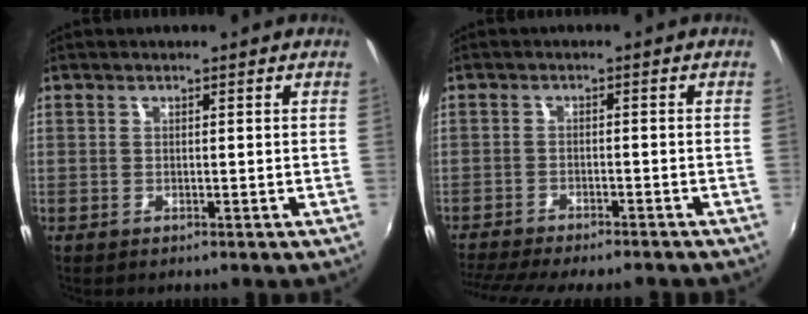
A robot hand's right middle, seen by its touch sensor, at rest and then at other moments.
{"total": 12.1, "force": [-10.7, 1.9, 5.5], "torque": [-0.123, -0.029, -0.163]}